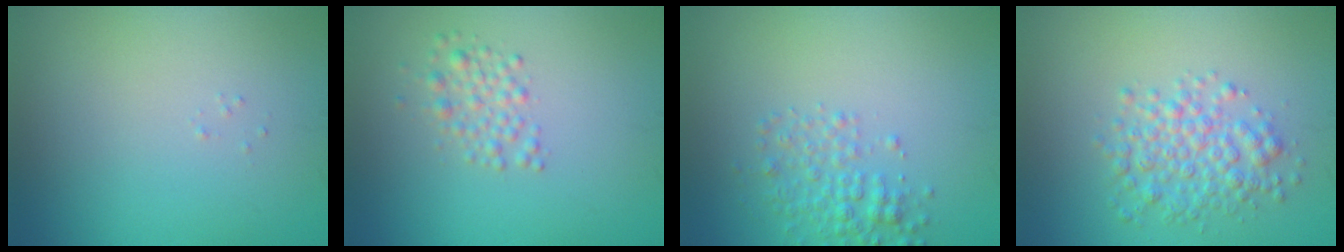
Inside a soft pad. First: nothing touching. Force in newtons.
{"total": 2.0, "press": 2.0, "slide": 0.1}
{"total": 2.6, "press": 2.6, "slide": 0.1}
{"total": 3.7, "press": 3.7, "slide": 0.0}